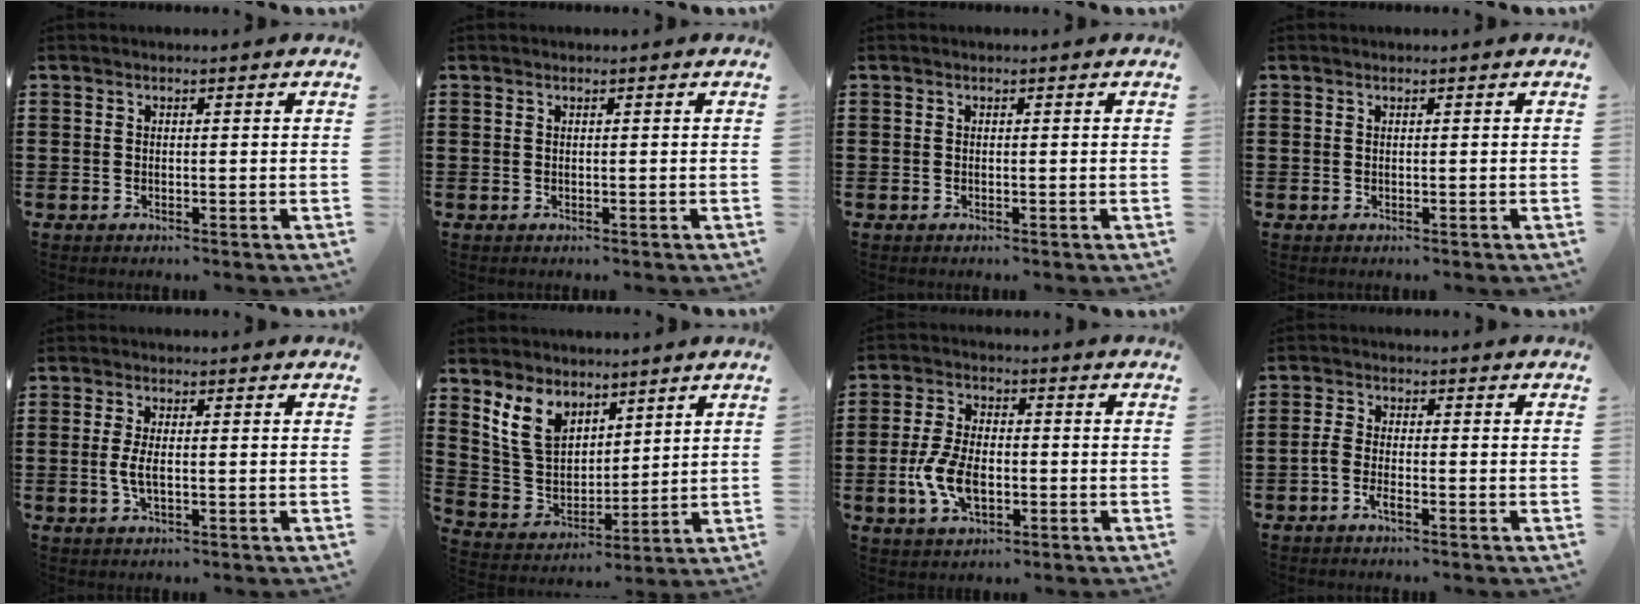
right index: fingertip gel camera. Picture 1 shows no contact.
{"total": 0.0}
{"total": 0.0}
{"total": 0.0}
{"total": 3.1, "force": [-0.2, 1.1, 2.9], "torque": [-0.068, -0.004, -0.009]}
{"total": 8.7, "force": [5.3, 5.8, 3.7], "torque": [-0.112, -0.001, 0.102]}
{"total": 7.4, "force": [-1.9, 4.0, 5.9], "torque": [-0.135, 0.000, -0.038]}
{"total": 2.3, "force": [-1.4, 0.6, 1.7], "torque": [-0.046, -0.001, -0.032]}